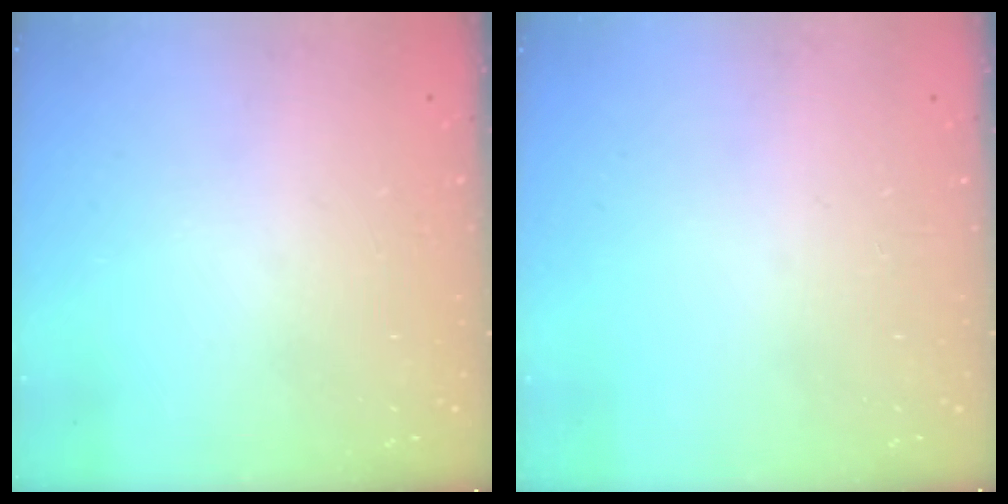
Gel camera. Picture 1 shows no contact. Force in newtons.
{"total": 0.0}